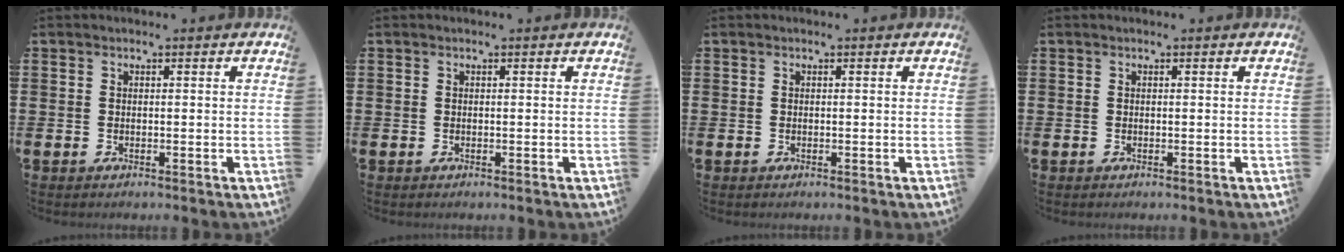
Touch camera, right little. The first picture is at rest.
{"total": 0.0}
{"total": 0.0}
{"total": 0.0}